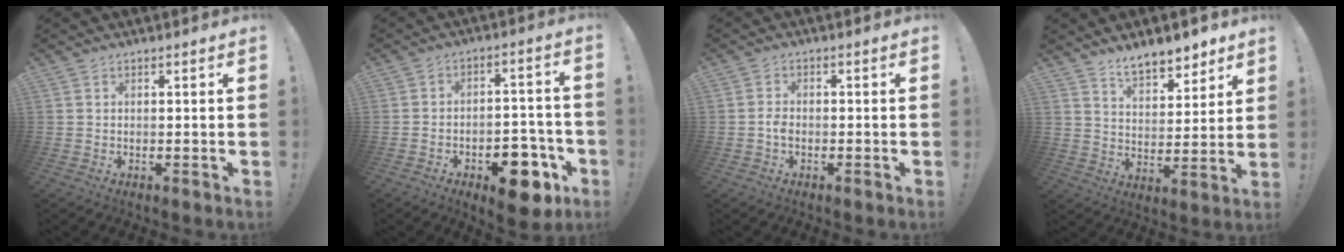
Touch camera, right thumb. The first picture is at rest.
{"total": 13.1, "force": [-7.4, 6.9, 8.3], "torque": [-0.072, 0.064, -0.111]}
{"total": 2.6, "force": [-1.2, 1.3, 1.9], "torque": [-0.033, 0.008, -0.020]}
{"total": 10.2, "force": [8.3, 4.1, 4.1], "torque": [-0.054, -0.057, 0.154]}